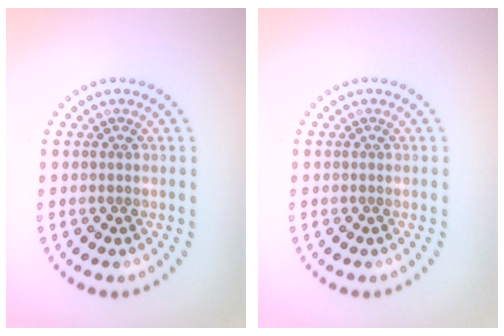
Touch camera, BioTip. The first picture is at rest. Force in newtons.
{"total": 0.0}